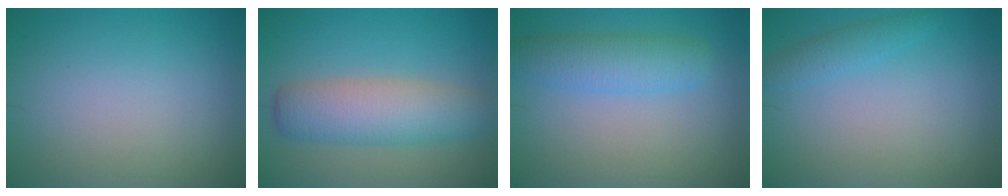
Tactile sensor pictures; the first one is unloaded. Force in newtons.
{"total": 6.1, "press": 6.1, "slide": 0.3}
{"total": 3.9, "press": 3.9, "slide": 0.2}
{"total": 1.6, "press": 1.6, "slide": 0.1}